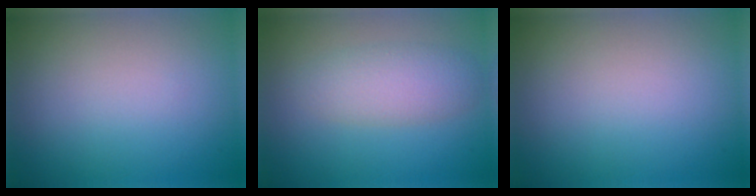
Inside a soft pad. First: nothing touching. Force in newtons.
{"total": 3.3, "press": 3.3, "slide": 0.3}
{"total": 0.0}